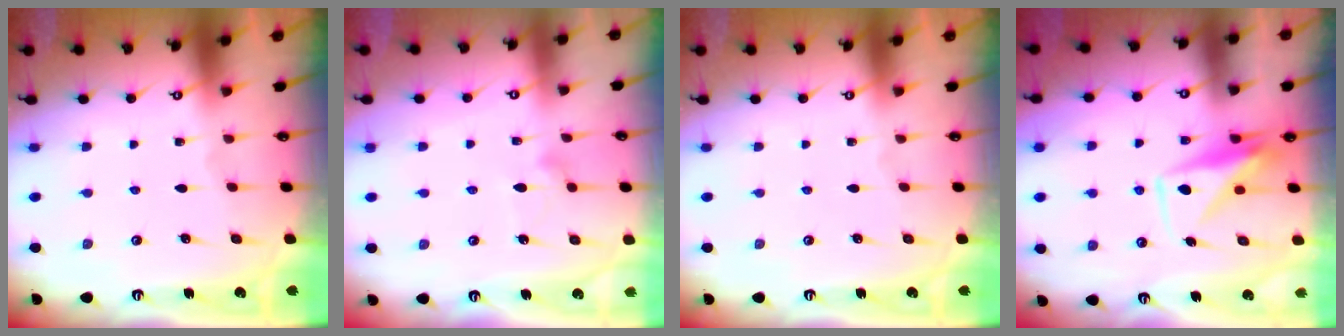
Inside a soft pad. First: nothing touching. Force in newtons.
{"total": 9.9, "press": 9.9, "slide": 0.5}
{"total": 0.0}
{"total": 9.6, "press": 9.6, "slide": 0.3}